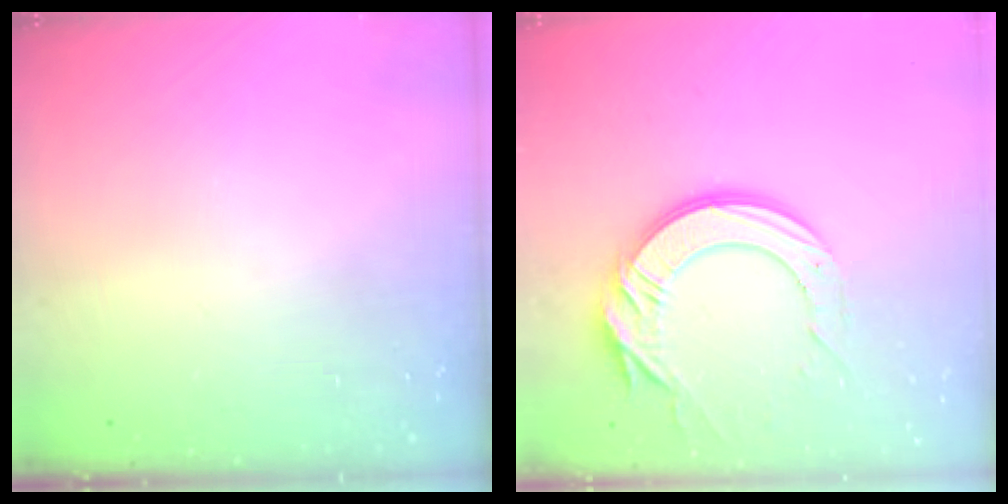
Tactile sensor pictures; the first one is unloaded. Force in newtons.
{"total": 16.4, "press": 16.4, "slide": 1.2}